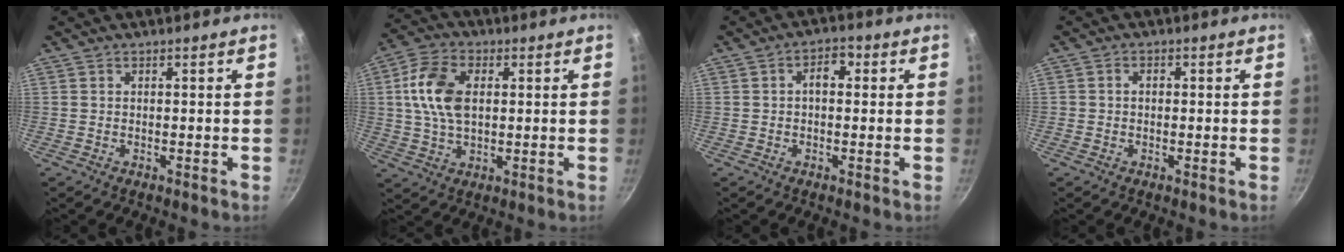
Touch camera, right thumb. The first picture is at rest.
{"total": 11.4, "force": [1.8, 7.1, 8.6], "torque": [-0.156, 0.011, 0.028]}
{"total": 3.9, "force": [0.6, 2.5, 3.0], "torque": [-0.029, 0.011, 0.001]}
{"total": 1.5, "force": [0.0, 1.3, 0.9], "torque": [-0.012, 0.004, -0.003]}